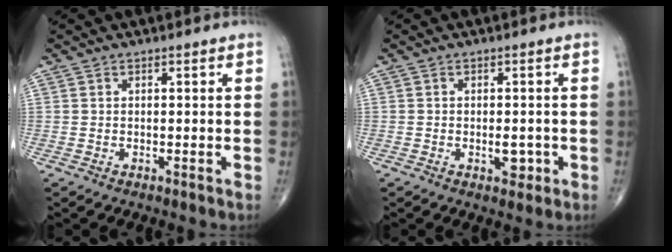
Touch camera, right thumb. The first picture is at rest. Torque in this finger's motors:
{"motor_torque": [3.24, 1.77, 1.32, -1.44, 0.55]}